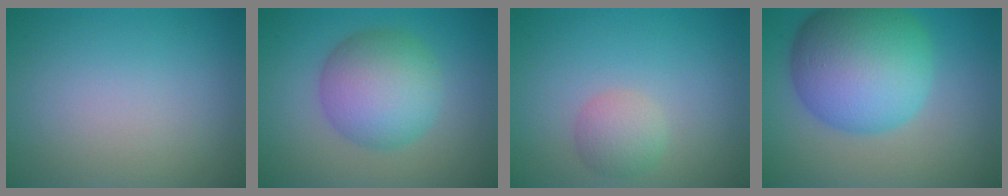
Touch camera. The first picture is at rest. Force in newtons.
{"total": 7.0, "press": 7.0, "slide": 0.1}
{"total": 2.3, "press": 2.3, "slide": 0.2}
{"total": 12.0, "press": 11.9, "slide": 0.2}